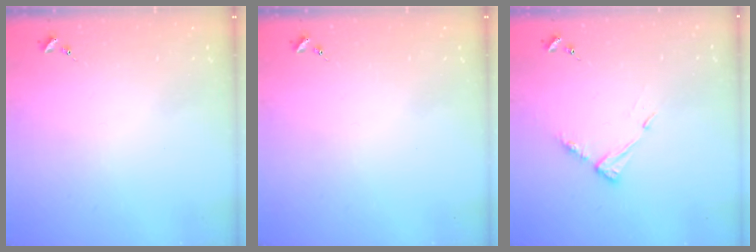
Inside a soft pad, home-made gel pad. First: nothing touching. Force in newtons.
{"total": 0.0}
{"total": 6.8, "press": 6.8, "slide": 0.5}